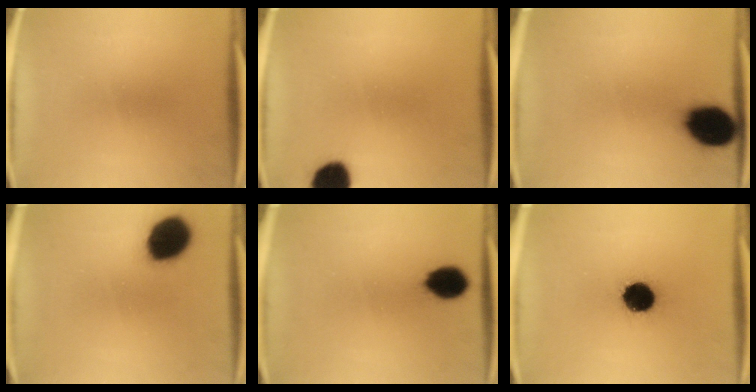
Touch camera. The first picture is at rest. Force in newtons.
{"total": 8.6}
{"total": 13.7}
{"total": 14.3}
{"total": 8.9}
{"total": 12.5}